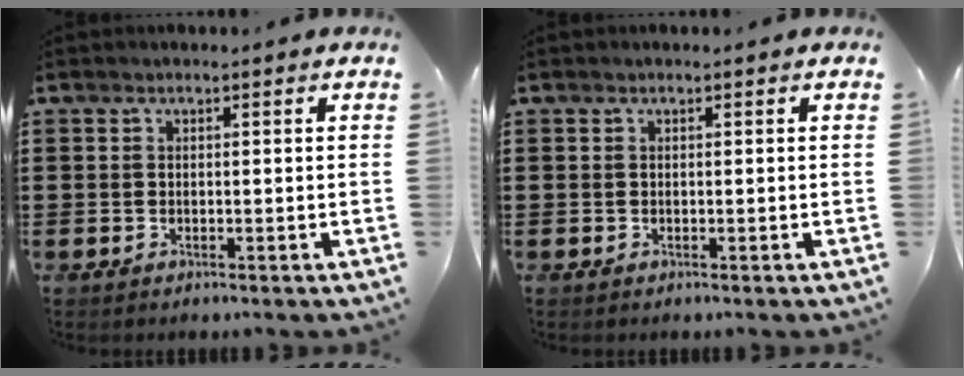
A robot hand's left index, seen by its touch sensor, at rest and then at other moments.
{"total": 0.0}